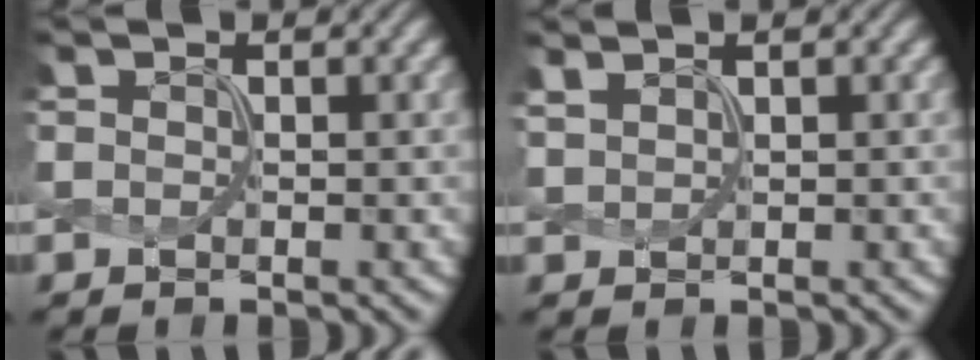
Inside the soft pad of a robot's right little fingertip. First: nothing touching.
{"total": 1.5, "force": [1.2, 0.4, 0.7], "torque": [-0.007, 0.001, 0.020]}